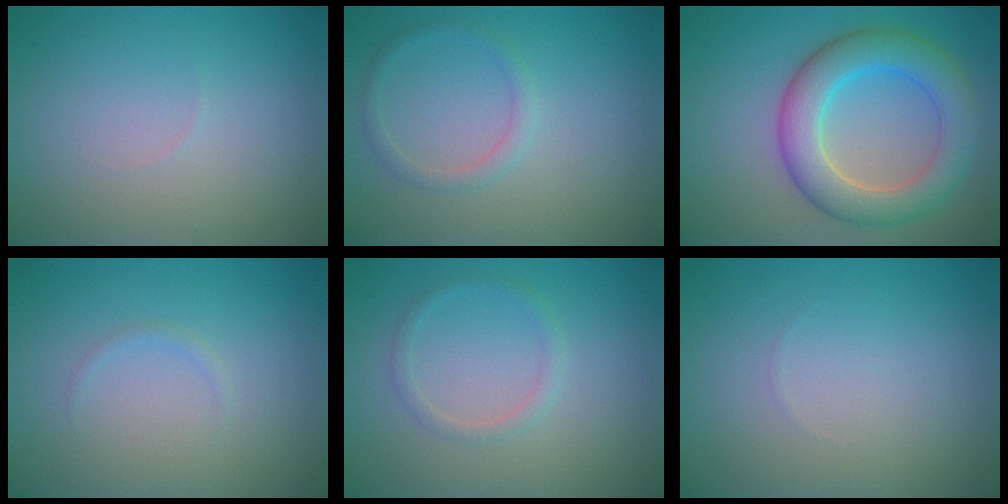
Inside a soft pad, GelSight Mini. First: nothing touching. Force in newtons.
{"total": 1.3, "press": 1.3, "slide": 0.1}
{"total": 6.6, "press": 6.6, "slide": 0.3}
{"total": 0.5, "press": 0.5, "slide": 0.0}
{"total": 1.3, "press": 1.2, "slide": 0.0}
{"total": 0.0}